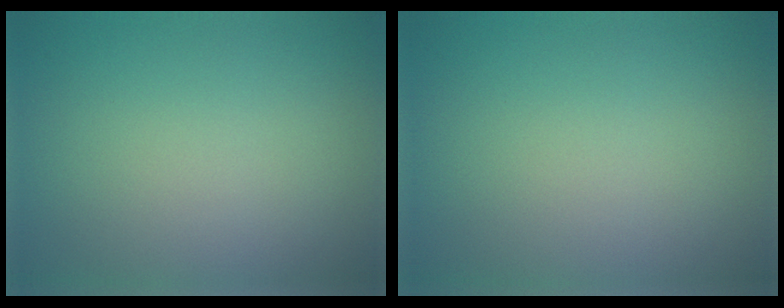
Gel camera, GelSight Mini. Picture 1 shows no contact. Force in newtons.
{"total": 0.0}